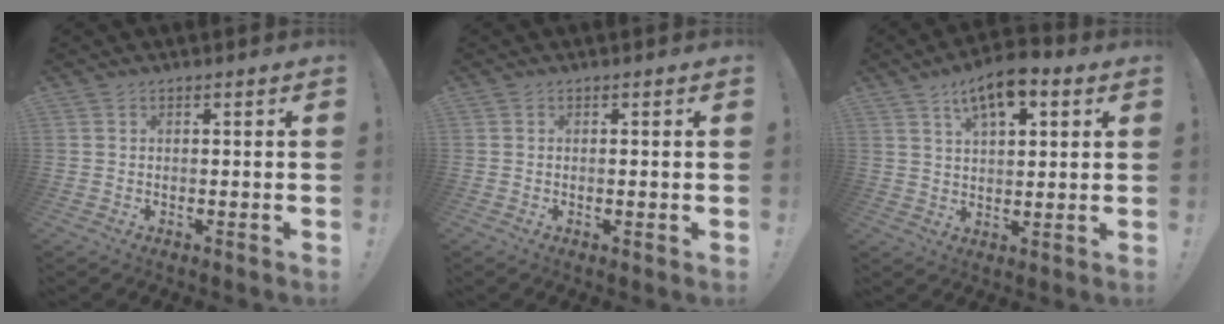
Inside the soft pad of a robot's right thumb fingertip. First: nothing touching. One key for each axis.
{"total": 0.5, "fx": 0.0, "fy": 0.0, "fz": 0.5, "tx": -0.009, "ty": 0.000, "tz": 0.001}
{"total": 10.2, "fx": 5.8, "fy": 4.6, "fz": 7.0, "tx": -0.108, "ty": -0.019, "tz": 0.102}